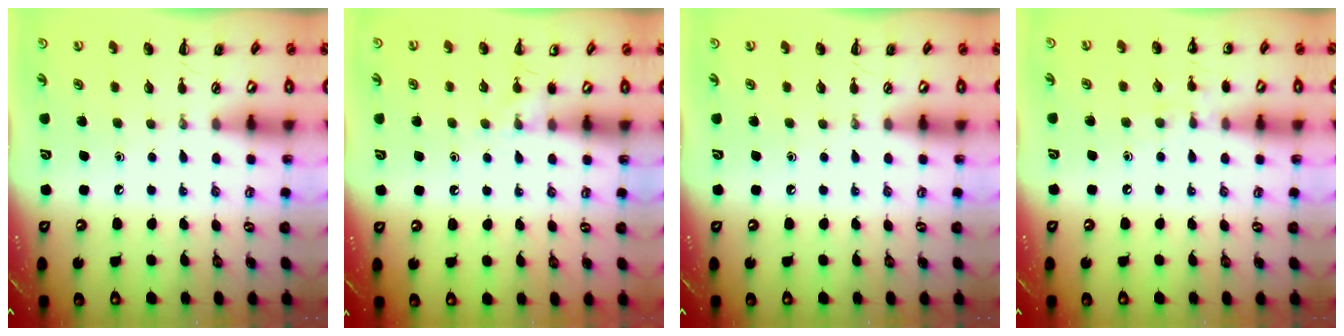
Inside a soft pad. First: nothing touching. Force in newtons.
{"total": 6.4, "press": 6.1, "slide": 1.9}
{"total": 0.0}
{"total": 6.7, "press": 6.3, "slide": 2.1}